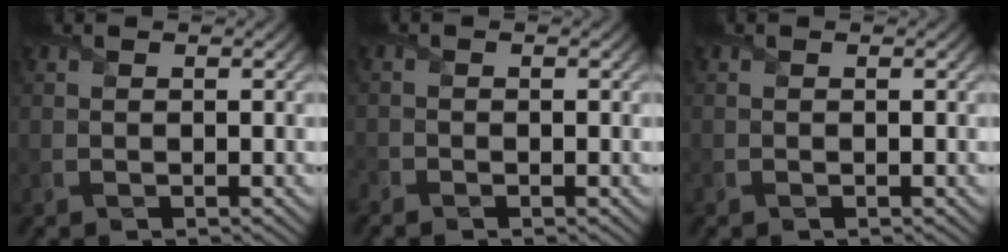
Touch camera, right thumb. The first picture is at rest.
{"total": 1.0, "force": [-0.9, 0.3, 0.1], "torque": [-0.004, -0.004, -0.024]}
{"total": 0.0}